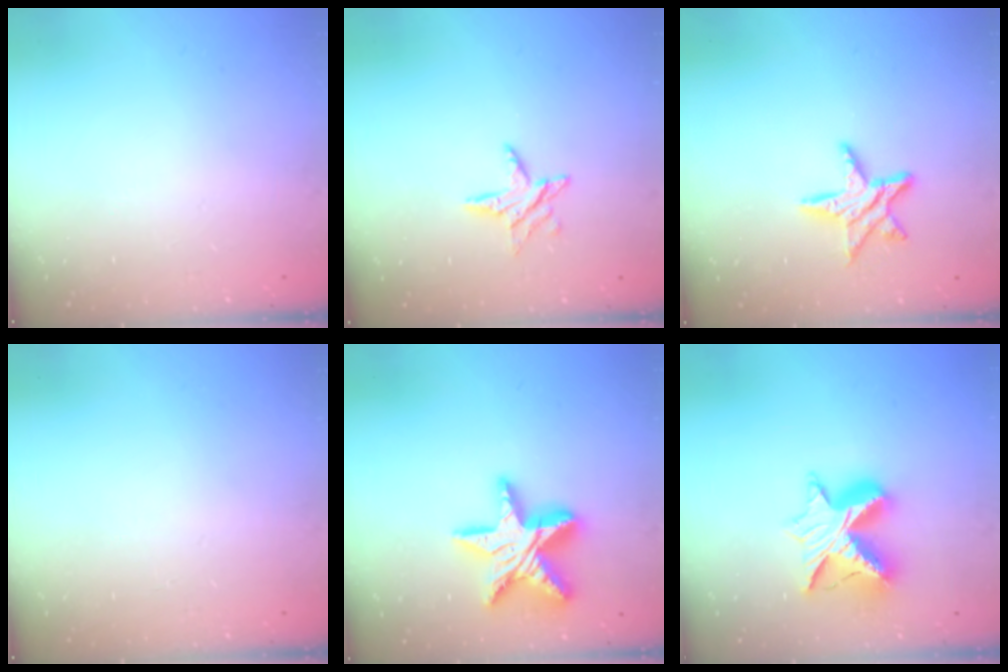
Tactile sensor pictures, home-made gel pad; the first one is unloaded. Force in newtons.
{"total": 6.5, "press": 6.5, "slide": 0.5}
{"total": 9.7, "press": 9.7, "slide": 0.6}
{"total": 0.0}
{"total": 16.5, "press": 16.5, "slide": 1.2}
{"total": 12.0, "press": 12.0, "slide": 0.8}